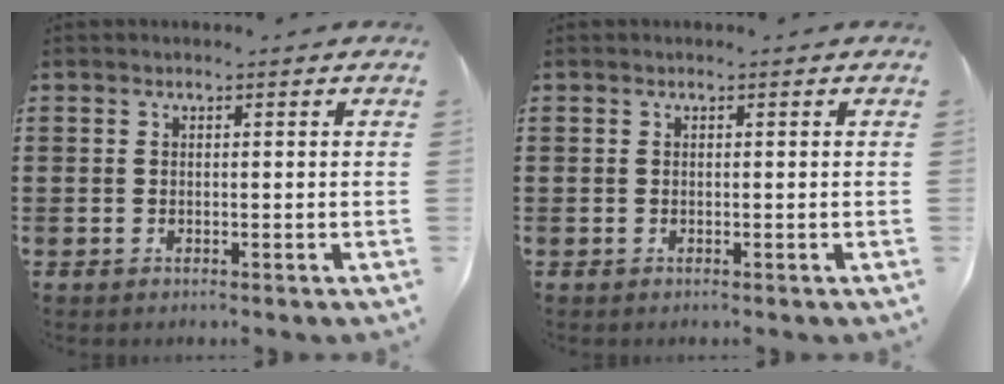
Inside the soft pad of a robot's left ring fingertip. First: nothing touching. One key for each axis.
{"total": 0.0}